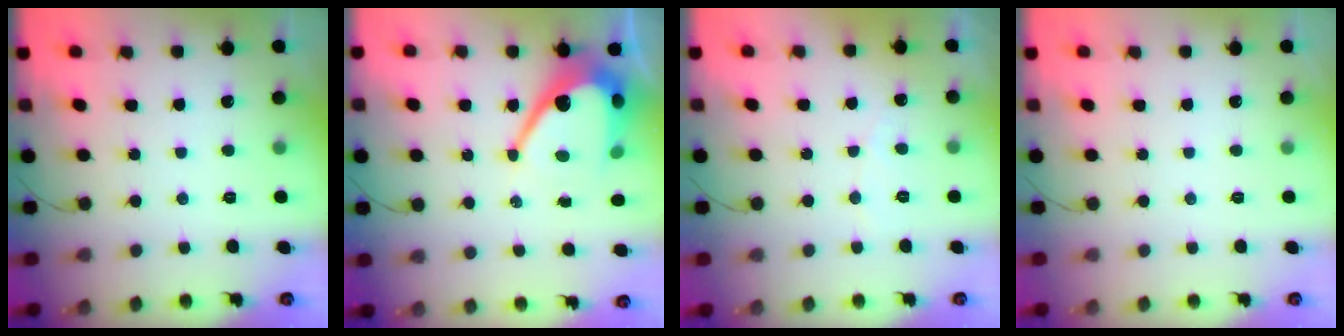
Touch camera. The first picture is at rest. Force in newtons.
{"total": 12.6, "press": 12.6, "slide": 1.1}
{"total": 2.8, "press": 2.8, "slide": 0.2}
{"total": 0.0}